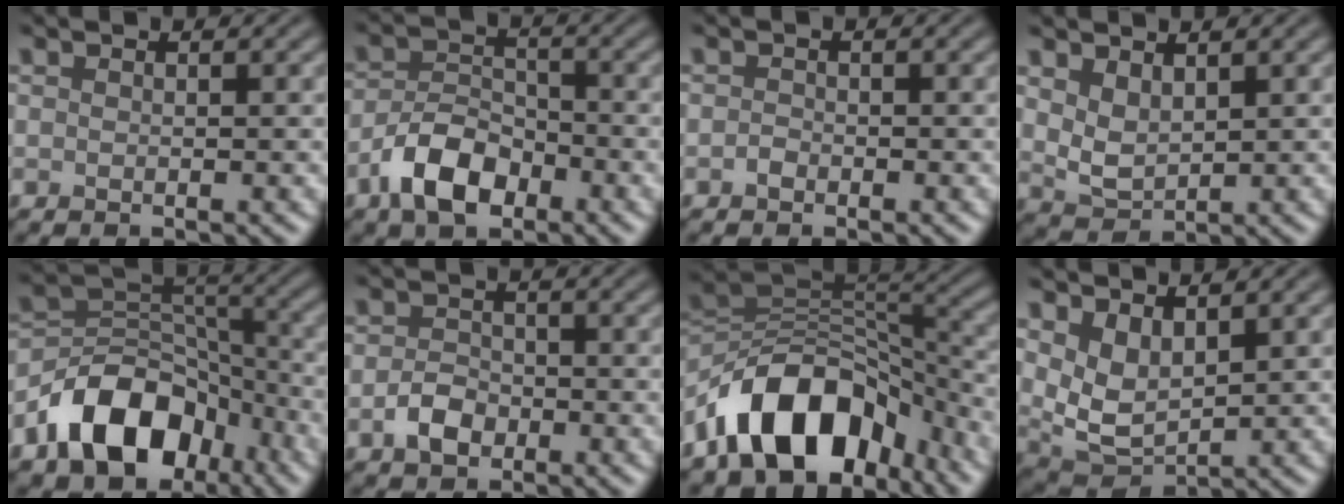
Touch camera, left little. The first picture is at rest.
{"total": 5.3, "force": [-3.1, 2.9, 3.3], "torque": [-0.055, 0.003, -0.063]}
{"total": 0.6, "force": [-0.4, 0.4, 0.3], "torque": [-0.006, -0.001, -0.009]}
{"total": 2.6, "force": [1.4, 1.4, 1.8], "torque": [-0.042, -0.006, 0.034]}
{"total": 10.0, "force": [-5.6, 6.4, 5.2], "torque": [-0.079, 0.002, -0.109]}
{"total": 2.6, "force": [-1.2, 1.8, 1.5], "torque": [-0.027, 0.003, -0.027]}
{"total": 11.4, "force": [-6.8, 6.7, 6.1], "torque": [-0.081, 0.007, -0.127]}
{"total": 4.4, "force": [1.7, 2.5, 3.2], "torque": [-0.080, -0.014, 0.043]}